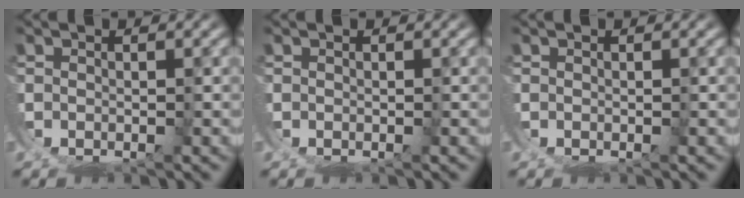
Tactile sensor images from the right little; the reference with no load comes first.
{"total": 0.0}
{"total": 0.0}